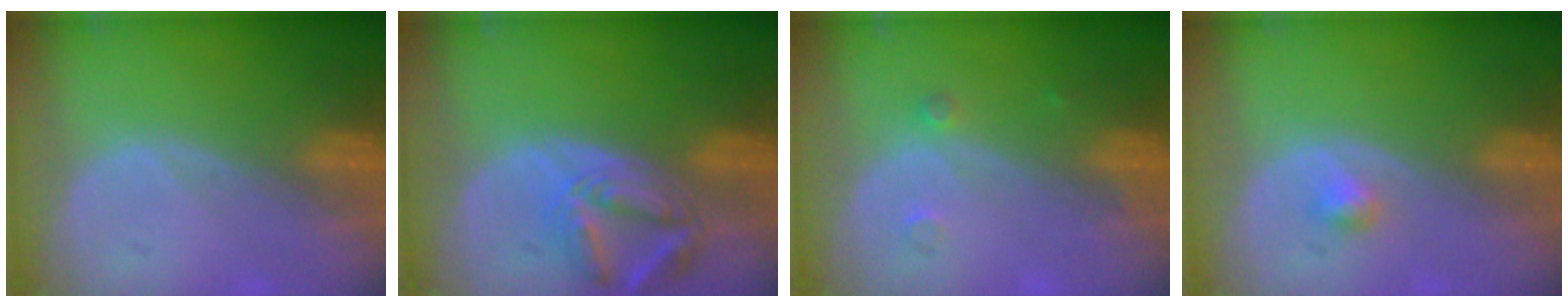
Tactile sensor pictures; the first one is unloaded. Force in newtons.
{"total": 6.9, "press": 6.4, "slide": 2.7}
{"total": 1.5, "press": 1.5, "slide": 0.1}
{"total": 1.3, "press": 1.2, "slide": 0.1}